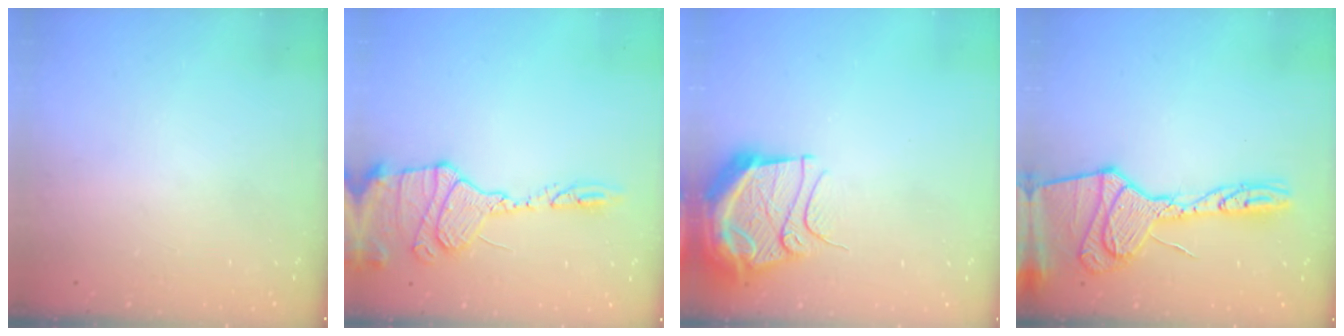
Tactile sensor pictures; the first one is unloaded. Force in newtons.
{"total": 14.9, "press": 14.8, "slide": 1.7}
{"total": 14.2, "press": 14.1, "slide": 1.2}
{"total": 21.0, "press": 20.9, "slide": 2.0}